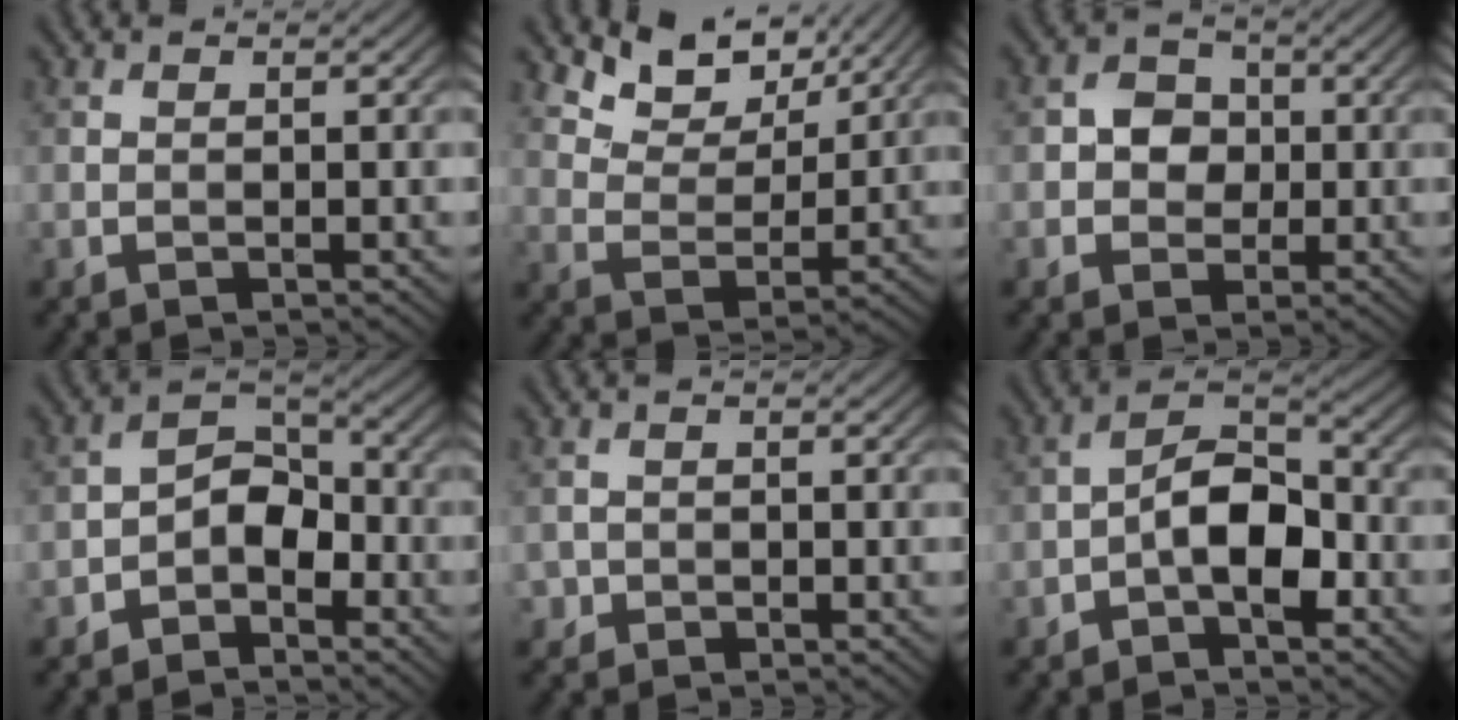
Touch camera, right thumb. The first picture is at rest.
{"total": 7.8, "force": [5.7, 3.8, 3.6], "torque": [-0.079, -0.007, 0.105]}
{"total": 4.1, "force": [-0.1, 3.7, 1.8], "torque": [-0.031, 0.002, -0.019]}
{"total": 5.3, "force": [-2.7, 3.3, 3.0], "torque": [-0.043, 0.014, -0.062]}
{"total": 1.3, "force": [-0.4, 1.2, 0.0], "torque": [0.005, -0.004, -0.013]}
{"total": 6.7, "force": [-2.4, 3.4, 5.3], "torque": [-0.083, 0.022, -0.053]}